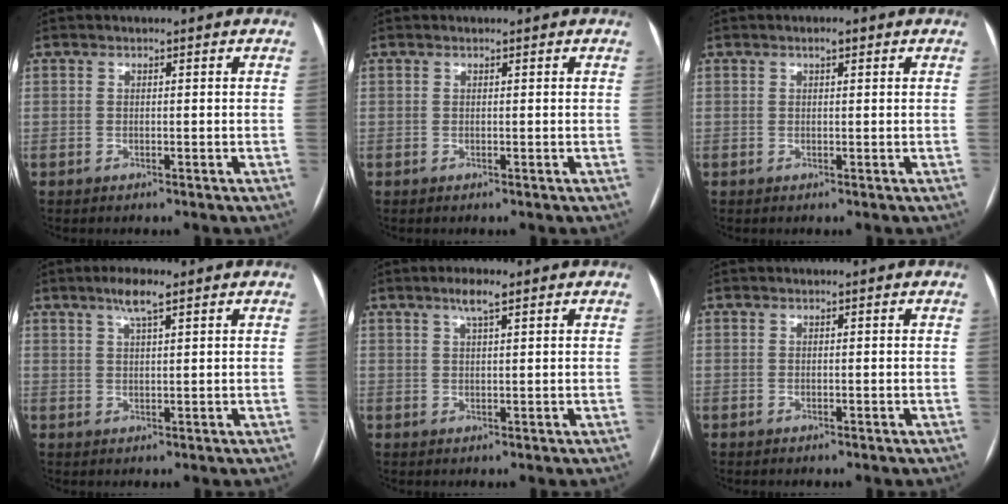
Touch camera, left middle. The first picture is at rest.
{"total": 0.0}
{"total": 1.1, "force": [0.7, 0.3, 0.8], "torque": [-0.016, 0.003, 0.010]}
{"total": 3.6, "force": [2.4, 0.3, 2.7], "torque": [-0.057, 0.004, 0.044]}
{"total": 2.9, "force": [1.9, 0.2, 2.2], "torque": [-0.048, 0.004, 0.034]}
{"total": 0.0}